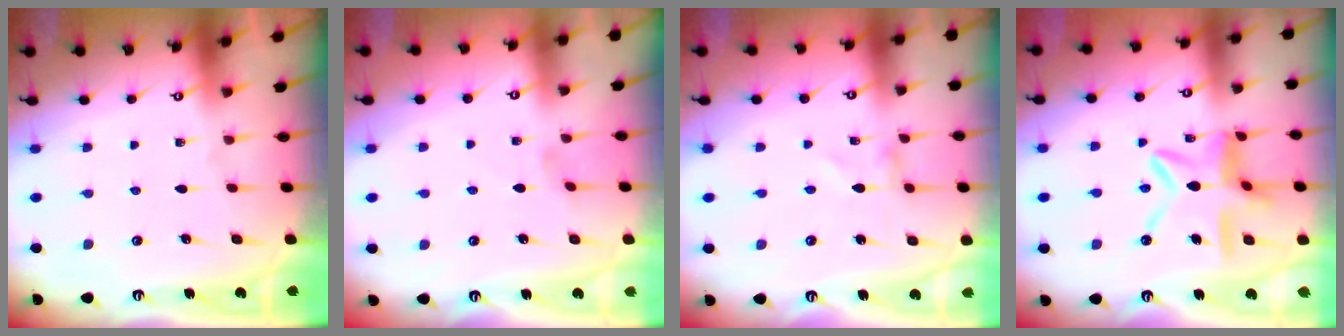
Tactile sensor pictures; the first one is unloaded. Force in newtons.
{"total": 0.0}
{"total": 0.7, "press": 0.7, "slide": 0.1}
{"total": 14.2, "press": 14.1, "slide": 1.2}